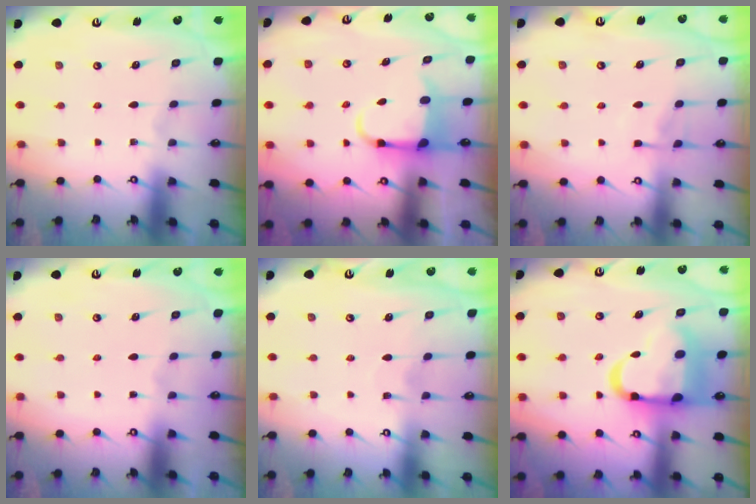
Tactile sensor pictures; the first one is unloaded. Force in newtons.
{"total": 4.4, "press": 4.3, "slide": 1.1}
{"total": 4.7, "press": 4.7, "slide": 0.4}
{"total": 1.2, "press": 1.2, "slide": 0.1}
{"total": 5.8, "press": 5.8, "slide": 0.6}
{"total": 17.2, "press": 17.1, "slide": 1.9}